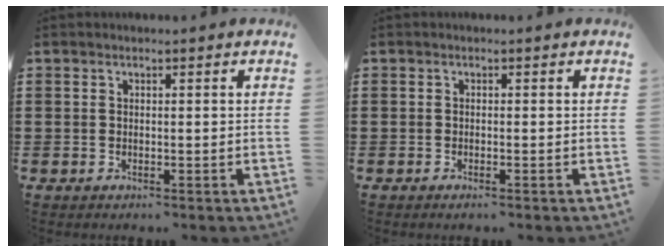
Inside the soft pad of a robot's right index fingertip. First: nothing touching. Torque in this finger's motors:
{"motor_torque": [0.25, -0.18, 0.05, 0.00]}